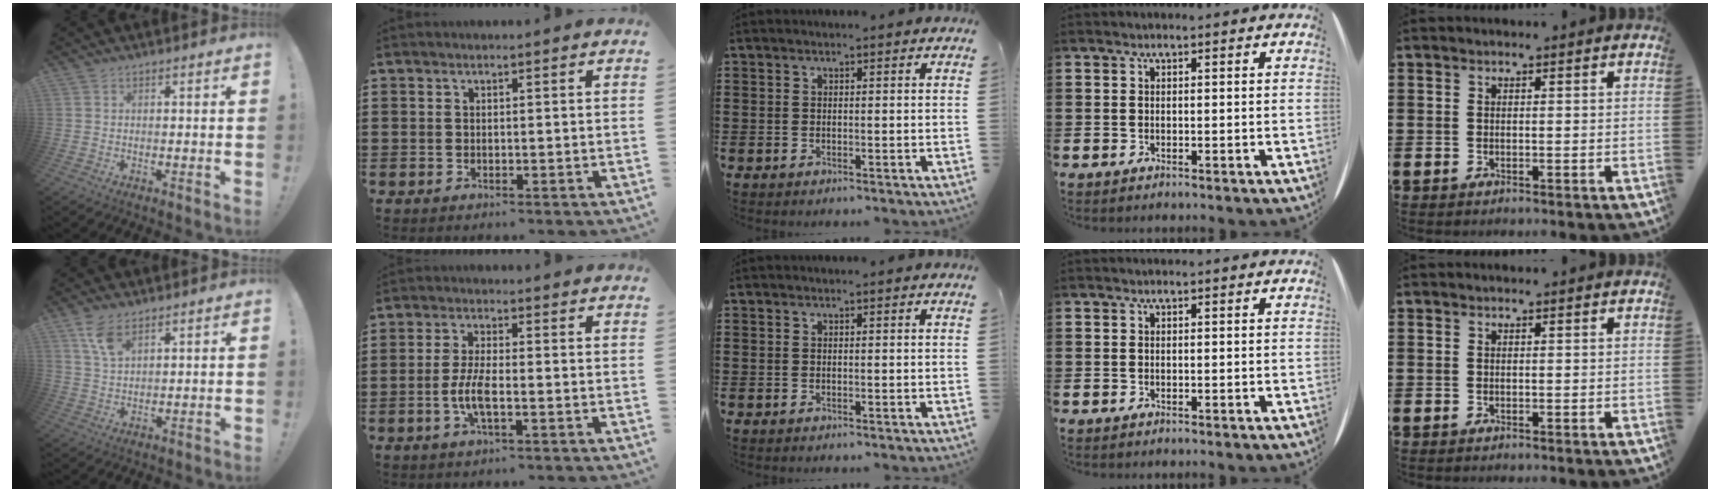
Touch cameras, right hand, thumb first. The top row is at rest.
{"thumb": {"total": 6.6, "force": [4.2, 2.8, 4.2], "torque": [-0.084, -0.015, 0.078]}, "index": {"total": 4.8, "force": [-1.3, 1.3, 4.4], "torque": [-0.105, -0.004, -0.032]}}